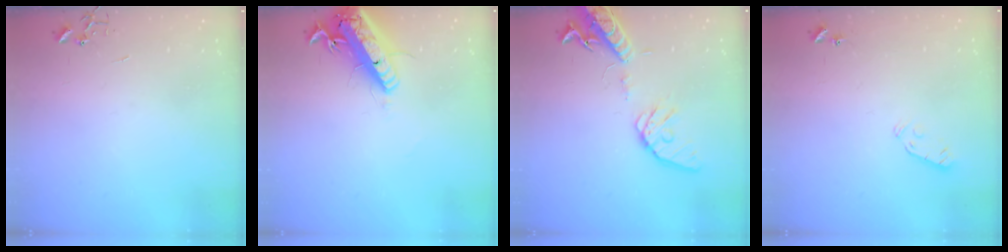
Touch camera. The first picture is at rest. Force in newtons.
{"total": 17.6, "press": 17.3, "slide": 3.4}
{"total": 16.1, "press": 15.8, "slide": 3.0}
{"total": 3.7, "press": 3.6, "slide": 0.9}